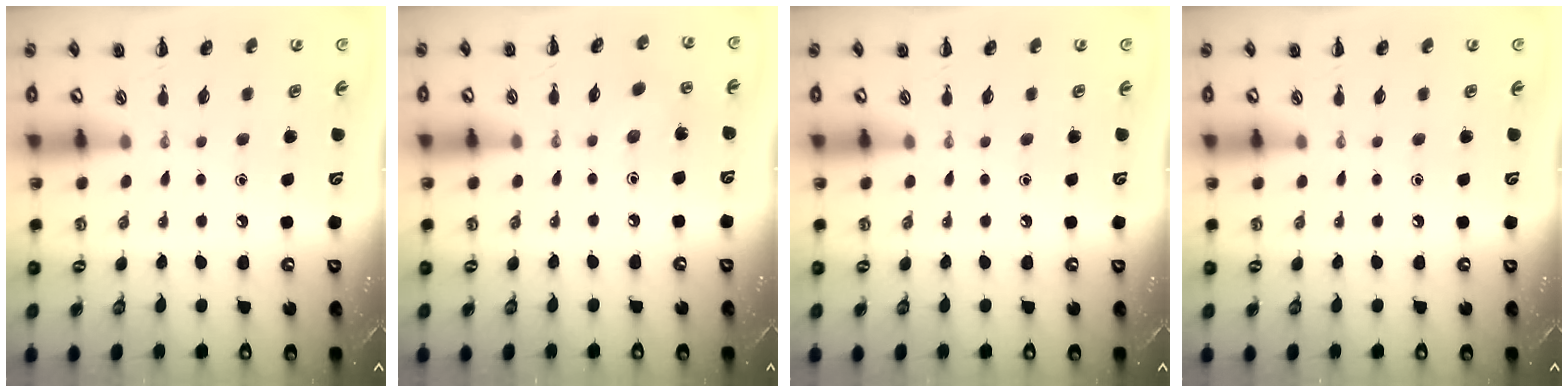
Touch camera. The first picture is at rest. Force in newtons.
{"total": 2.6, "press": 2.4, "slide": 0.9}
{"total": 0.0}
{"total": 0.0}